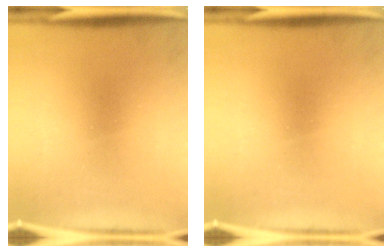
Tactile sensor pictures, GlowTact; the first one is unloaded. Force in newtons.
{"total": 0.0}